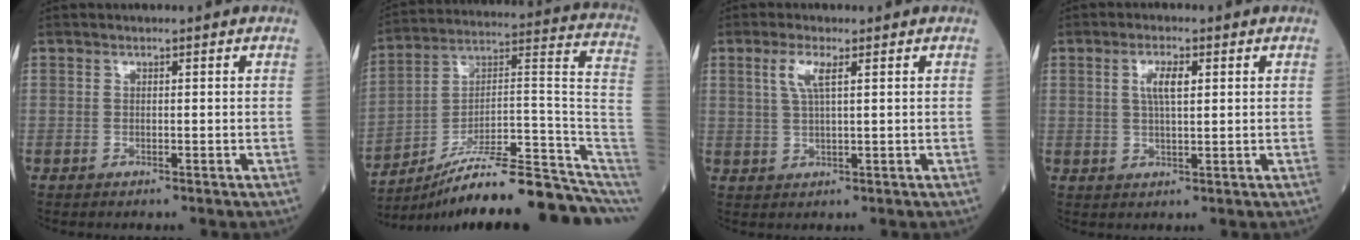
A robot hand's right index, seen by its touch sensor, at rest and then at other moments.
{"total": 22.1, "force": [-17.3, 1.9, 13.7], "torque": [-0.128, 0.051, -0.263]}
{"total": 3.8, "force": [1.7, 0.6, 3.3], "torque": [-0.076, 0.004, 0.038]}
{"total": 4.0, "force": [1.3, 0.9, 3.6], "torque": [-0.072, 0.005, 0.028]}